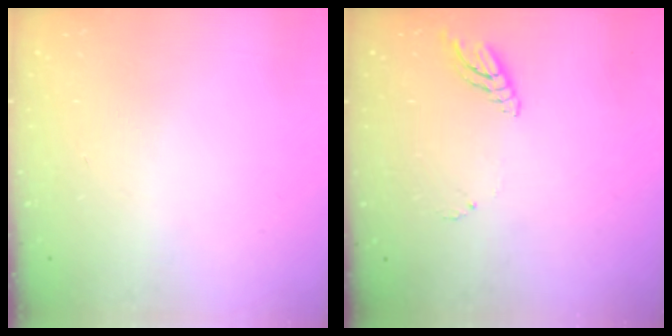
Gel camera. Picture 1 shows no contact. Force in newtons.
{"total": 7.2, "press": 7.2, "slide": 0.6}